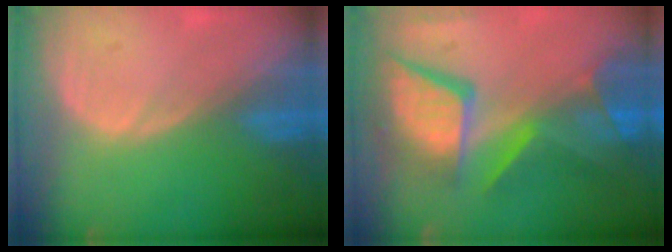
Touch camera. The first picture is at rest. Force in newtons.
{"total": 12.9, "press": 10.6, "slide": 7.4}